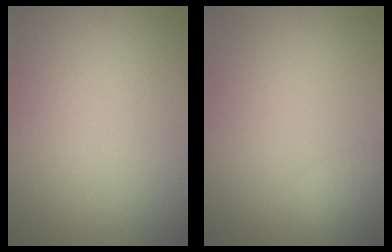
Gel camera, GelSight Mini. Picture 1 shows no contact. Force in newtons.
{"total": 1.5, "press": 1.5, "slide": 0.0}